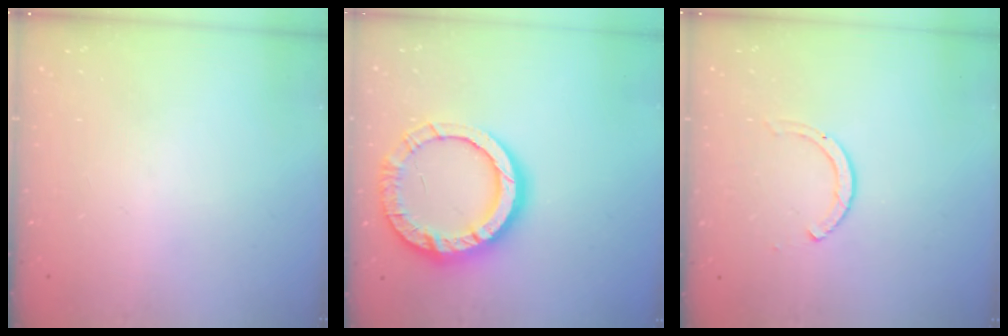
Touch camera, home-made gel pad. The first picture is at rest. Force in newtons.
{"total": 17.0, "press": 17.0, "slide": 1.3}
{"total": 2.6, "press": 2.6, "slide": 0.3}